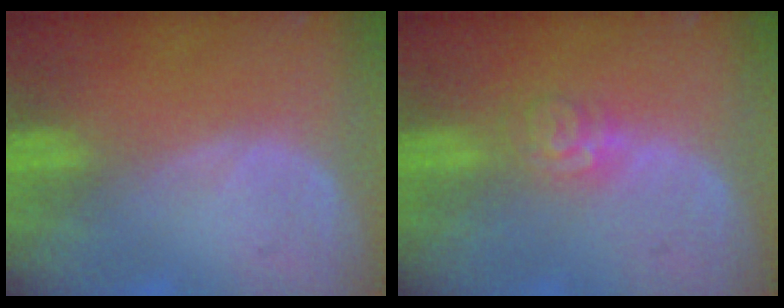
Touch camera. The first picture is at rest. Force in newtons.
{"total": 3.6, "press": 3.5, "slide": 0.5}